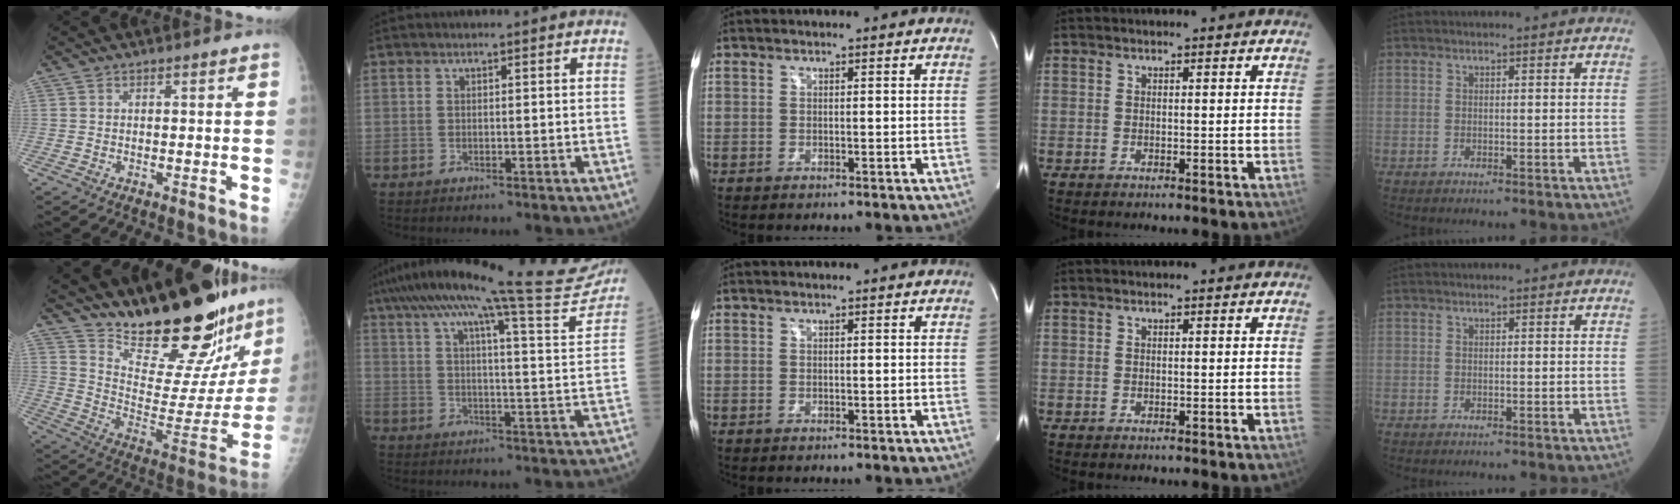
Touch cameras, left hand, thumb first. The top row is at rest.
{"thumb": {"total": 29.0, "force": [24.6, 7.2, 13.5], "torque": [-0.177, -0.168, 0.349]}, "index": {"total": 23.2, "force": [20.4, 0.2, 11.0], "torque": [-0.178, -0.029, 0.267]}}